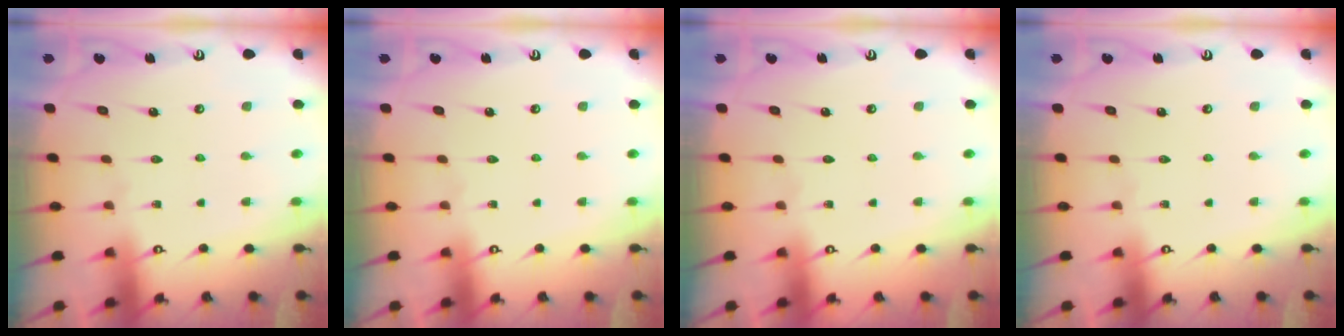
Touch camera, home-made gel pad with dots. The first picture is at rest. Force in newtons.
{"total": 0.0}
{"total": 0.0}
{"total": 0.0}